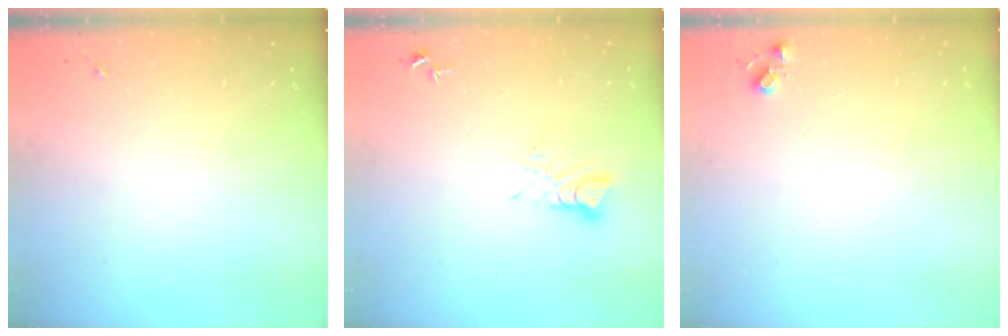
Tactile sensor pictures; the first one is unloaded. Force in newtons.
{"total": 3.6, "press": 3.6, "slide": 0.2}
{"total": 5.1, "press": 5.1, "slide": 0.7}